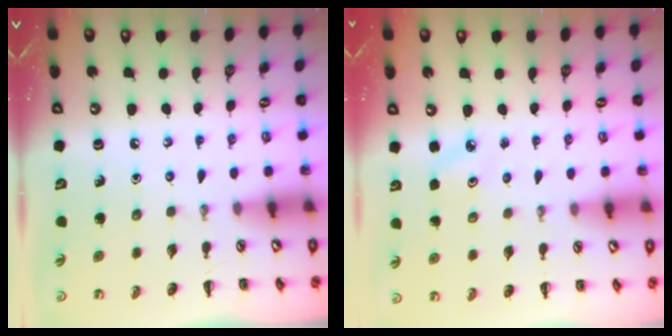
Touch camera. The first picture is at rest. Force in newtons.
{"total": 3.4, "press": 3.2, "slide": 1.0}